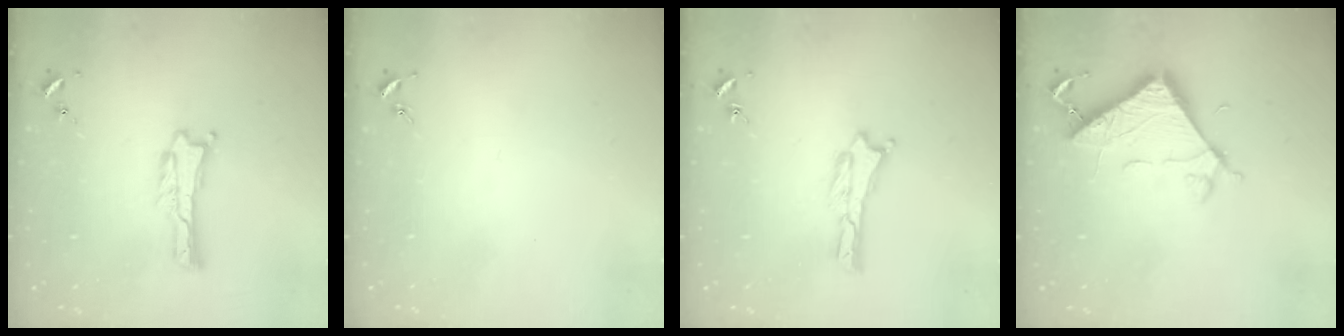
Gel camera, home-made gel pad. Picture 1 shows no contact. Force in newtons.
{"total": 0.0}
{"total": 0.0}
{"total": 6.9, "press": 6.9, "slide": 0.4}